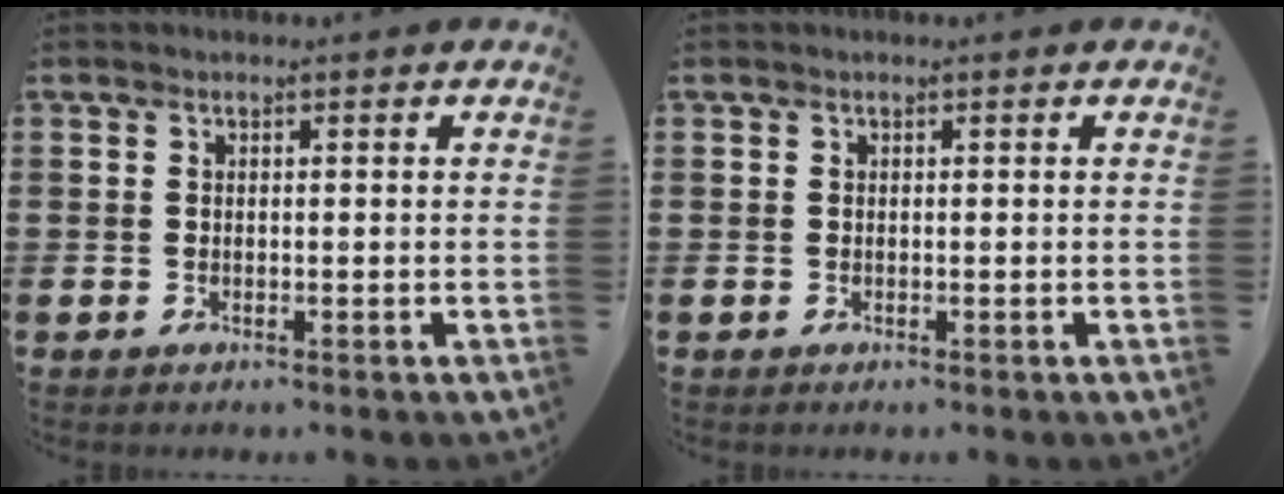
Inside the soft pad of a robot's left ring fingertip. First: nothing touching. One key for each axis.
{"total": 0.0}